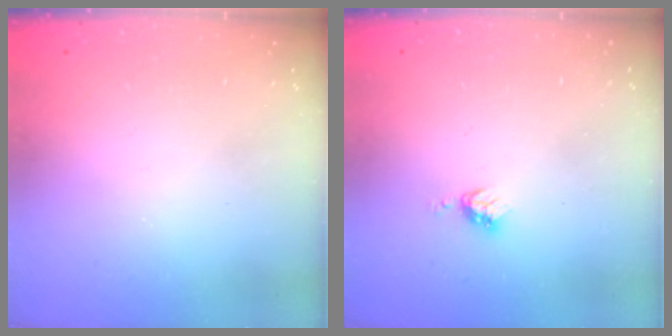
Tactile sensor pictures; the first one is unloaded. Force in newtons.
{"total": 3.4, "press": 3.4, "slide": 0.4}